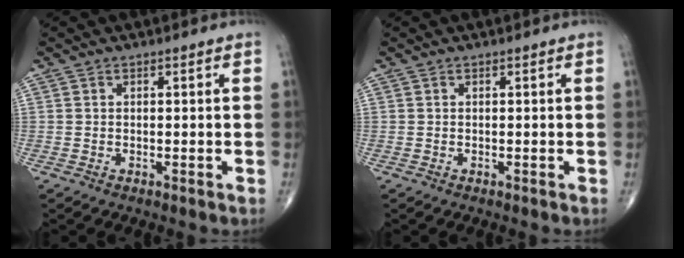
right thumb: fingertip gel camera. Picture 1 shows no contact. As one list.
[{"total": 0.0}]